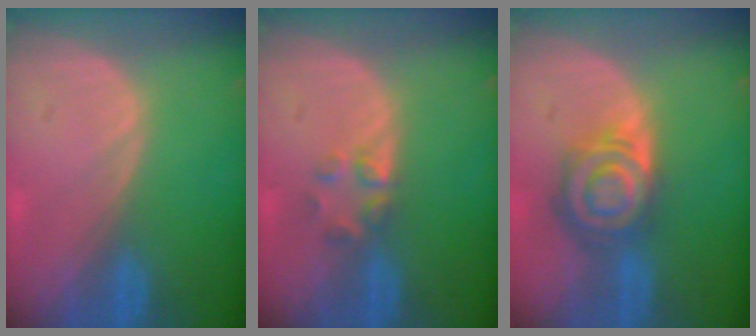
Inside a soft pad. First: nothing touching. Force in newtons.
{"total": 2.6, "press": 2.6, "slide": 0.2}
{"total": 8.0, "press": 7.1, "slide": 3.7}